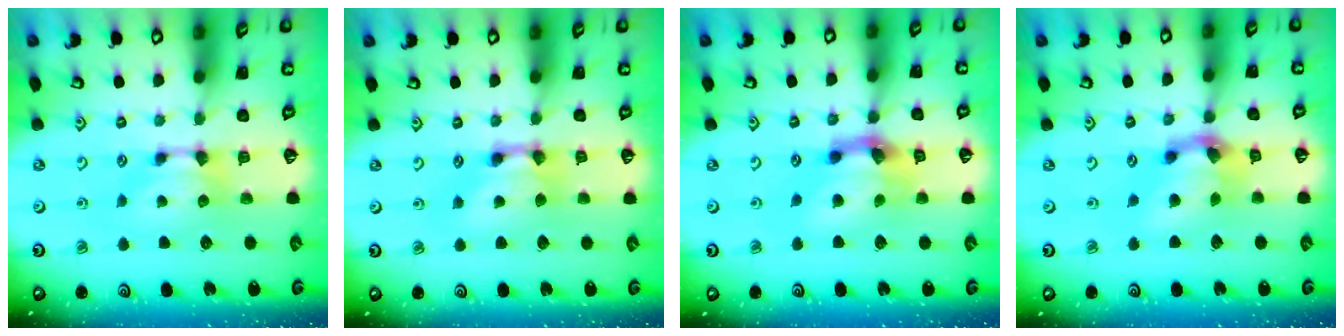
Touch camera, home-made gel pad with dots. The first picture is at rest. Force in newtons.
{"total": 2.6, "press": 2.6, "slide": 0.2}
{"total": 7.1, "press": 6.6, "slide": 2.4}
{"total": 5.8, "press": 5.5, "slide": 1.9}